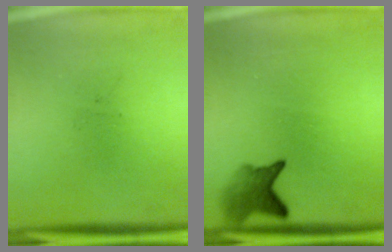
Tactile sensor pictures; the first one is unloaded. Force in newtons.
{"total": 4.1}